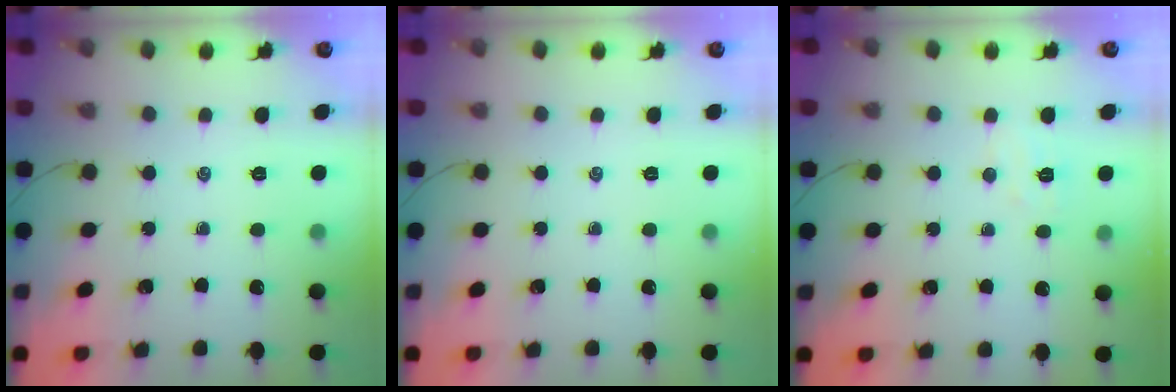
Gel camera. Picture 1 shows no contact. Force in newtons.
{"total": 0.0}
{"total": 3.9, "press": 3.8, "slide": 1.0}